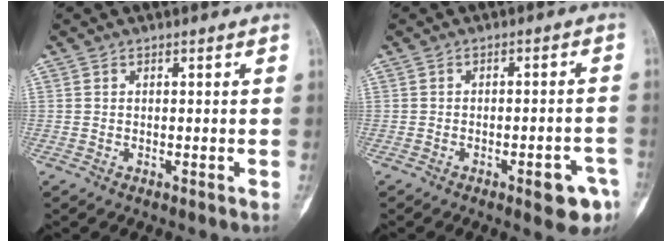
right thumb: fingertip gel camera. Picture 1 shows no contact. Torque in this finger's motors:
{"motor_torque": [1.10, 0.84, 0.77, -0.57, 0.28]}